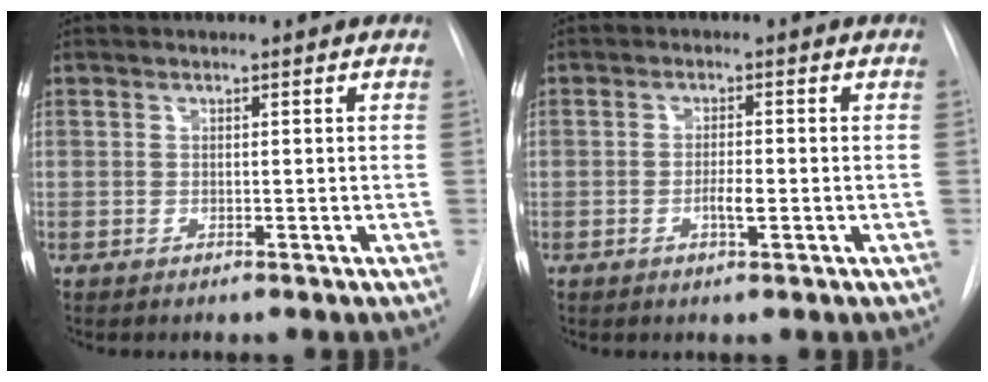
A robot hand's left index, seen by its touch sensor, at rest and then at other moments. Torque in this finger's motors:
{"motor_torque": [0.18, 0.04, 0.04, 0.01]}